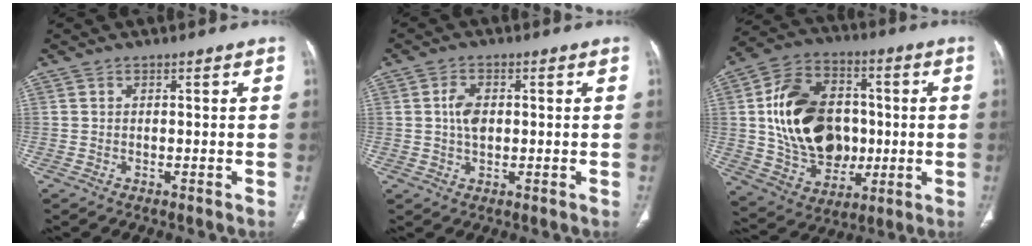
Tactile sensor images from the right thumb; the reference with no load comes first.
{"total": 4.2, "force": [0.4, 2.6, 3.2], "torque": [-0.059, 0.003, 0.007]}
{"total": 22.2, "force": [0.7, 16.2, 15.2], "torque": [-0.232, 0.013, 0.028]}